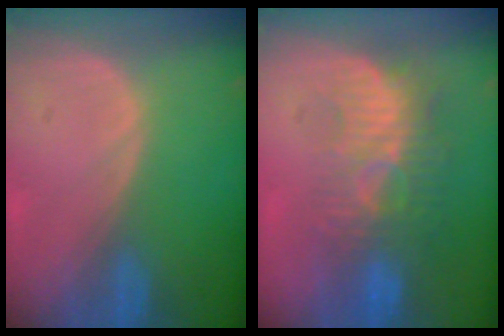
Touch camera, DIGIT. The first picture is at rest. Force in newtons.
{"total": 9.4, "press": 8.7, "slide": 3.6}